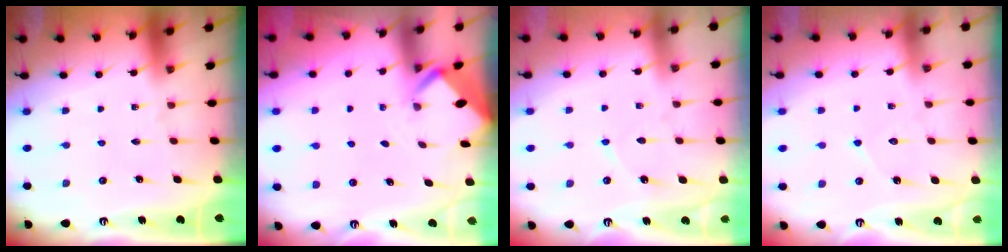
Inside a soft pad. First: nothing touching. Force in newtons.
{"total": 2.3, "press": 2.3, "slide": 0.2}
{"total": 4.0, "press": 4.0, "slide": 0.4}
{"total": 4.9, "press": 4.8, "slide": 0.5}